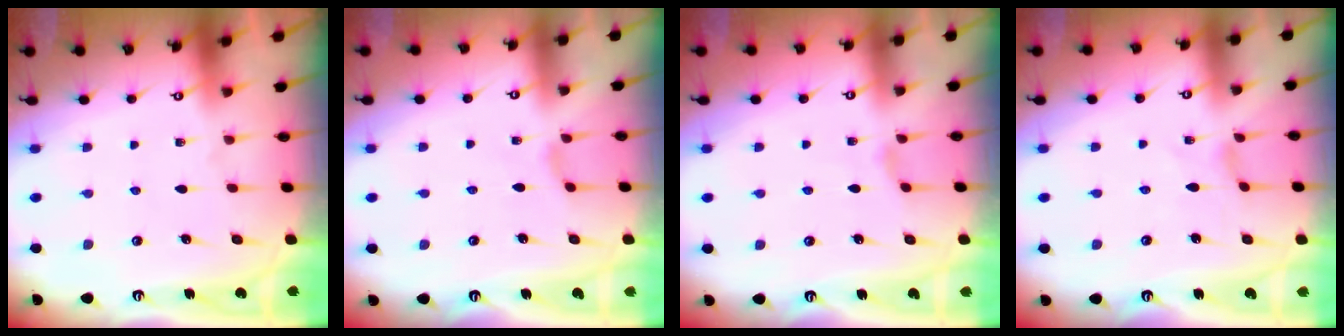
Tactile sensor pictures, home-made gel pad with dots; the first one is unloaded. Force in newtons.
{"total": 2.4, "press": 2.3, "slide": 0.6}
{"total": 0.8, "press": 0.7, "slide": 0.3}
{"total": 0.8, "press": 0.8, "slide": 0.2}